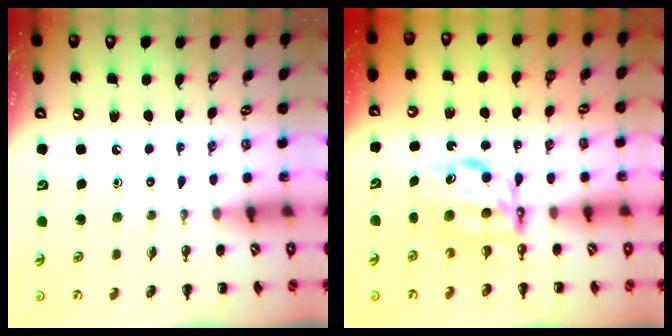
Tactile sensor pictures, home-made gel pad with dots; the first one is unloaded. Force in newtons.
{"total": 6.7, "press": 6.6, "slide": 1.2}